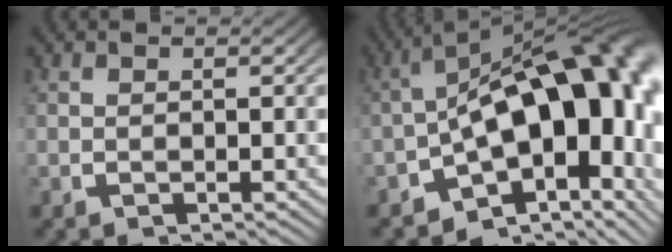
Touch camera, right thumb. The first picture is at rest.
{"total": 19.4, "force": [-1.9, 11.6, 15.5], "torque": [-0.251, -0.042, -0.017]}